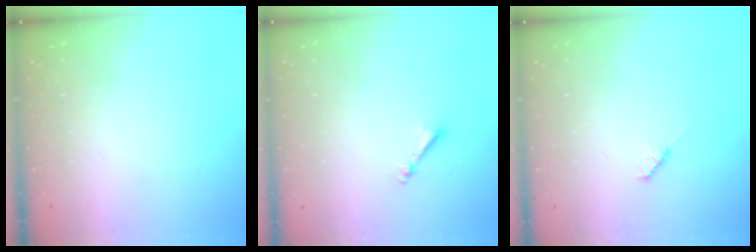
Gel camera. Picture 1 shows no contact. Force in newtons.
{"total": 2.5, "press": 2.5, "slide": 0.3}
{"total": 3.0, "press": 3.0, "slide": 0.2}